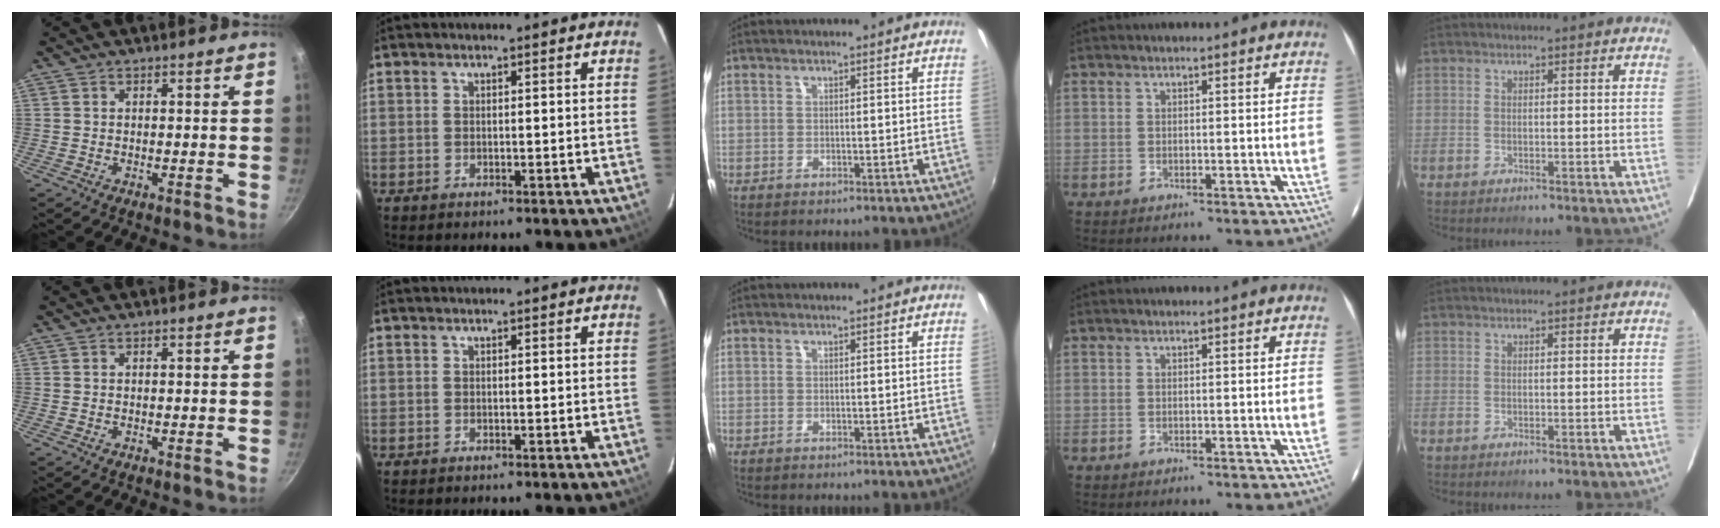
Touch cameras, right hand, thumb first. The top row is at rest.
{}